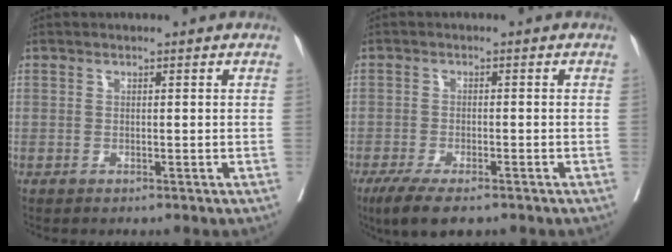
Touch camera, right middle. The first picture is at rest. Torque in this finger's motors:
{"motor_torque": [0.79, -0.67, 0.22, 0.03]}